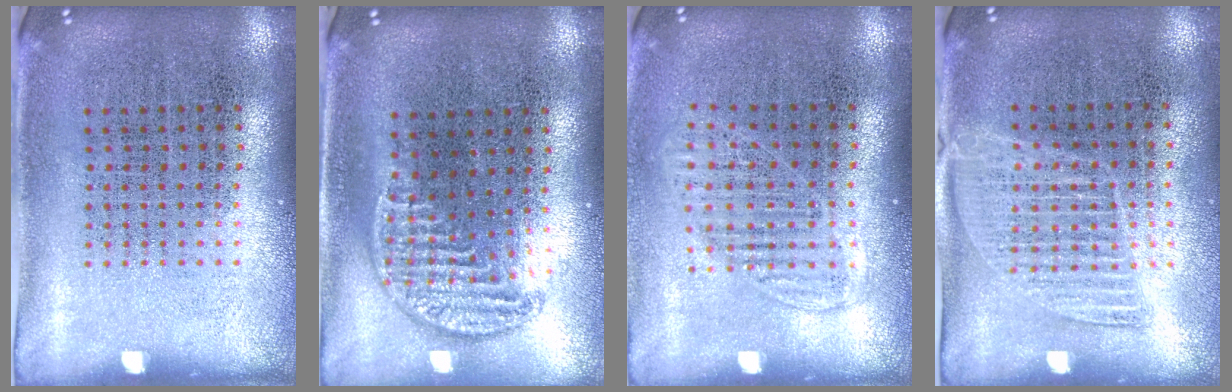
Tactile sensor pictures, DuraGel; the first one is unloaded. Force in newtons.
{"total": 1.2, "press": 1.1, "slide": 0.5}
{"total": 1.4, "press": 1.2, "slide": 0.7}
{"total": 1.3, "press": 1.1, "slide": 0.6}